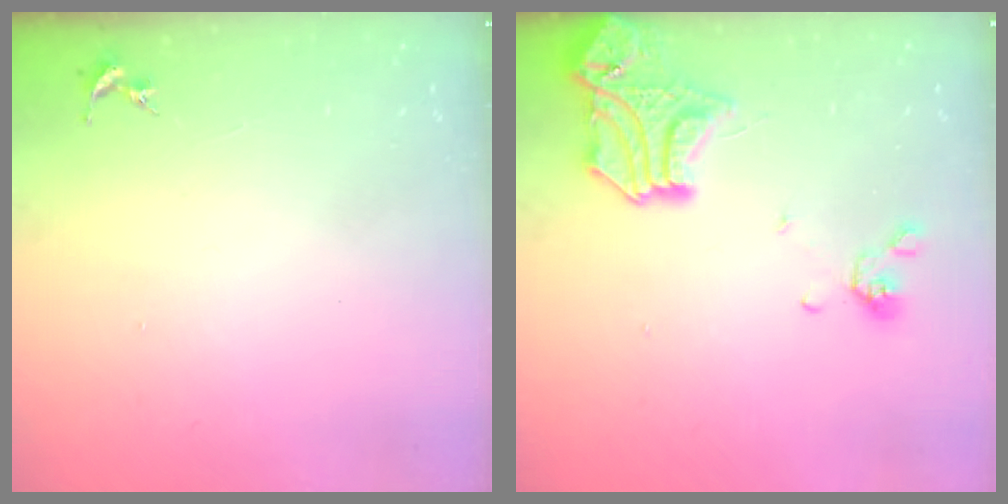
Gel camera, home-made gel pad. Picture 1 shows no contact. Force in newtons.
{"total": 17.6, "press": 17.5, "slide": 1.9}